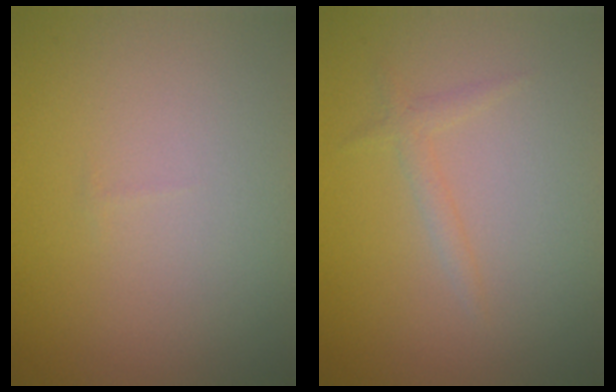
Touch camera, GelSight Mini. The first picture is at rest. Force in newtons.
{"total": 1.1, "press": 1.1, "slide": 0.2}